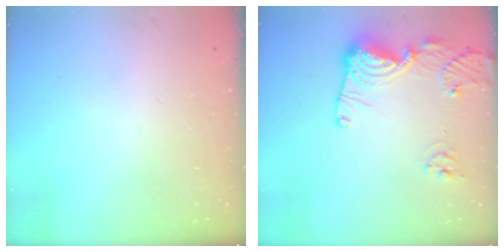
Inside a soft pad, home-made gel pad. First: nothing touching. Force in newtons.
{"total": 15.3, "press": 15.2, "slide": 1.7}